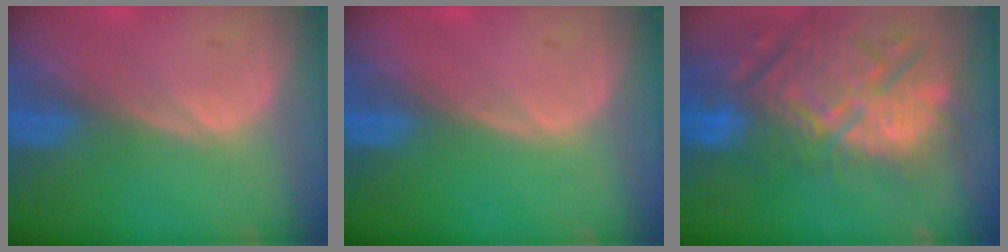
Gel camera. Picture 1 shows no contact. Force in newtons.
{"total": 0.0}
{"total": 14.9, "press": 12.8, "slide": 7.7}